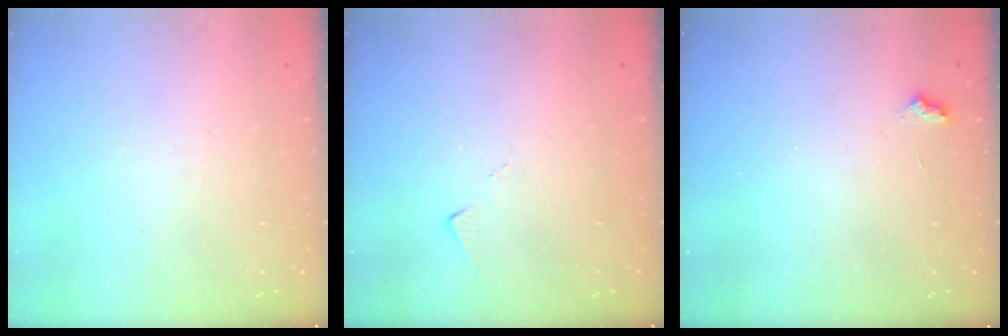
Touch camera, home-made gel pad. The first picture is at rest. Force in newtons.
{"total": 3.4, "press": 3.3, "slide": 0.4}
{"total": 3.0, "press": 2.9, "slide": 0.5}